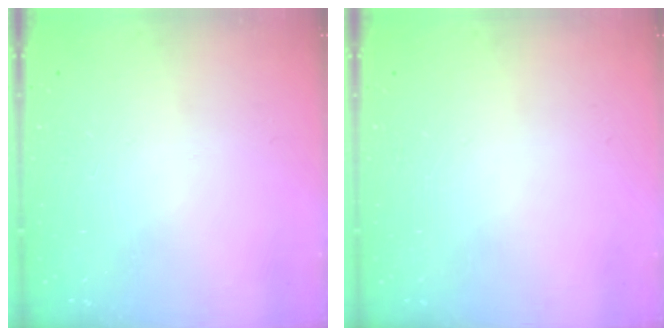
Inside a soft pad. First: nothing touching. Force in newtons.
{"total": 0.0}